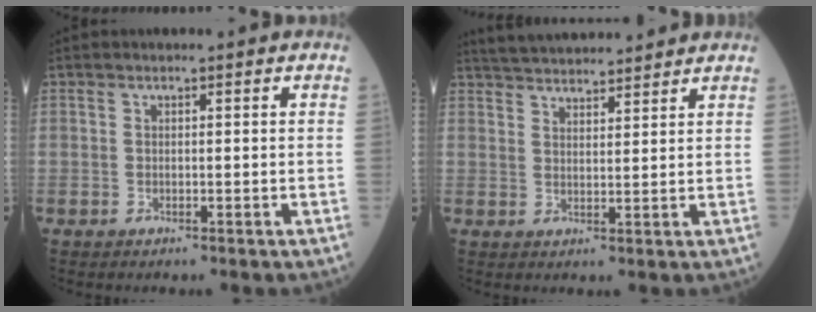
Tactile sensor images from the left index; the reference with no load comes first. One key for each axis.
{"total": 12.0, "fx": 11.3, "fy": 1.6, "fz": 3.6, "tx": -0.064, "ty": 0.030, "tz": 0.173}